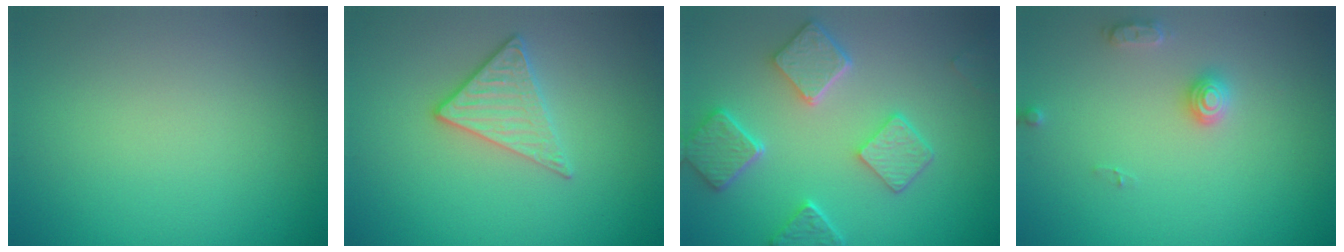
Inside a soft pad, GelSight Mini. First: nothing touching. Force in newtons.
{"total": 2.9, "press": 2.6, "slide": 1.3}
{"total": 5.8, "press": 4.5, "slide": 3.6}
{"total": 2.0, "press": 2.0, "slide": 0.3}